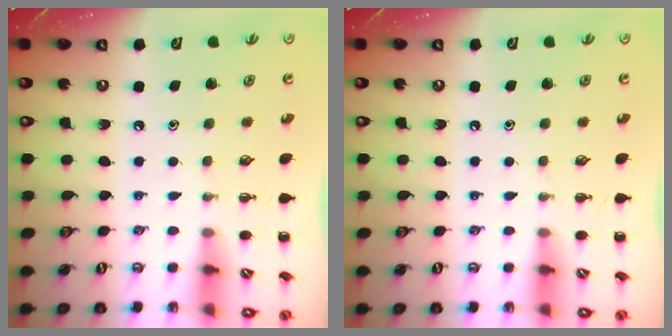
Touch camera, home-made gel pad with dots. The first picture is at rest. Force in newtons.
{"total": 0.0}